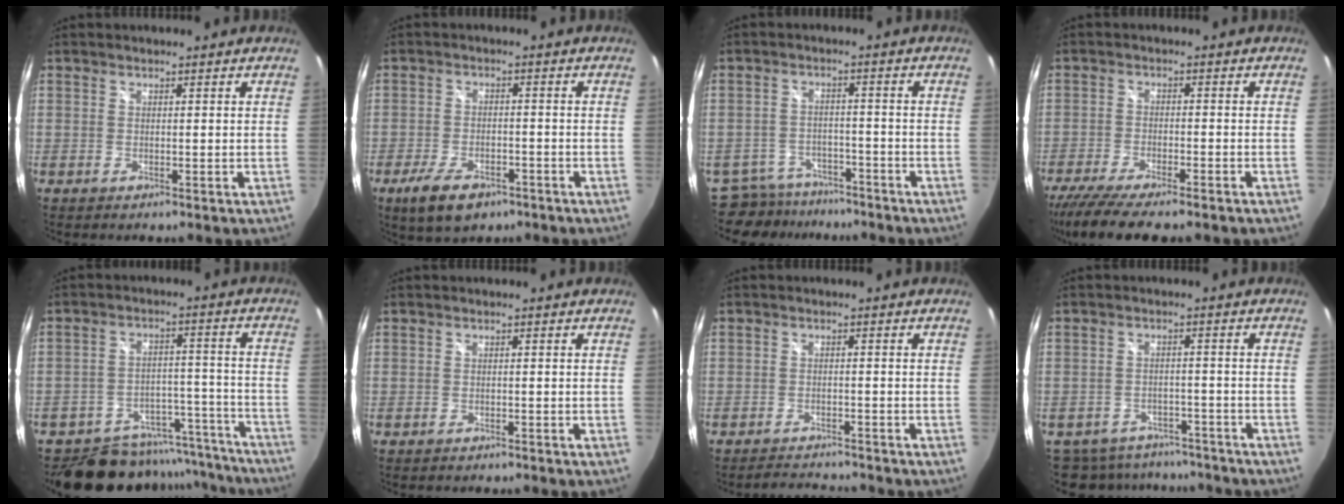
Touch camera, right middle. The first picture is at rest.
{"total": 8.4, "force": [-5.4, 4.0, 5.0], "torque": [-0.118, -0.012, -0.087]}
{"total": 9.9, "force": [-8.6, 4.6, 2.0], "torque": [-0.060, 0.005, -0.126]}
{"total": 12.3, "force": [-10.0, 2.1, 6.8], "torque": [-0.149, -0.042, -0.165]}
{"total": 16.0, "force": [-13.8, 7.4, 3.0], "torque": [-0.059, 0.050, -0.174]}
{"total": 1.1, "force": [-1.0, 0.3, 0.2], "torque": [-0.008, -0.002, -0.014]}
{"total": 3.8, "force": [-3.8, 0.5, 0.3], "torque": [-0.019, 0.006, -0.061]}
{"total": 13.0, "force": [-10.9, 6.3, 3.3], "torque": [-0.089, 0.009, -0.148]}